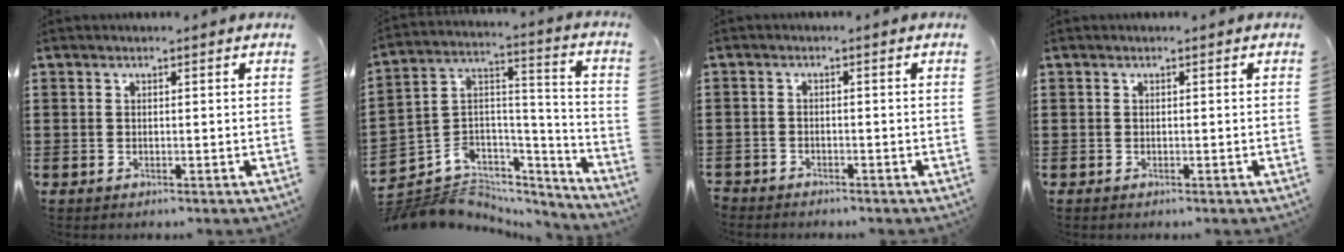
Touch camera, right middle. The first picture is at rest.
{"total": 6.6, "force": [-5.5, 3.6, 0.7], "torque": [-0.030, -0.007, -0.109]}
{"total": 1.7, "force": [-1.7, 0.3, -0.2], "torque": [0.000, 0.002, -0.036]}
{"total": 0.0}